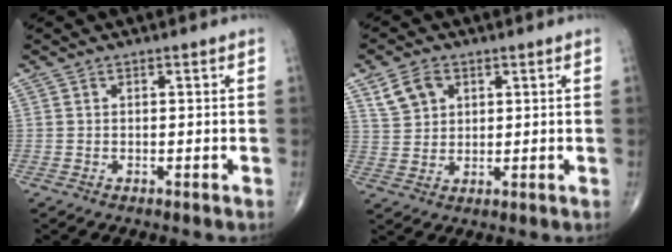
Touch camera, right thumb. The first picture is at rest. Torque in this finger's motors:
{"motor_torque": [-0.41, 0.64, 0.20, -0.05, 0.03]}